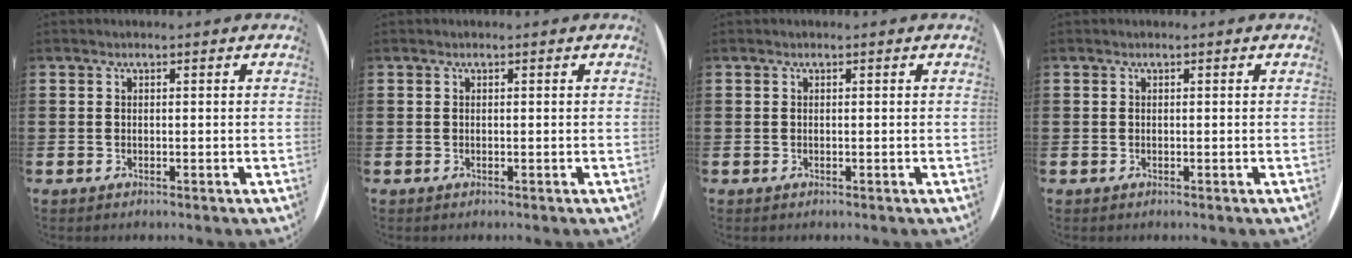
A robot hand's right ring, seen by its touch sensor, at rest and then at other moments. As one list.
[{"total": 0.0}, {"total": 0.0}, {"total": 0.0}]